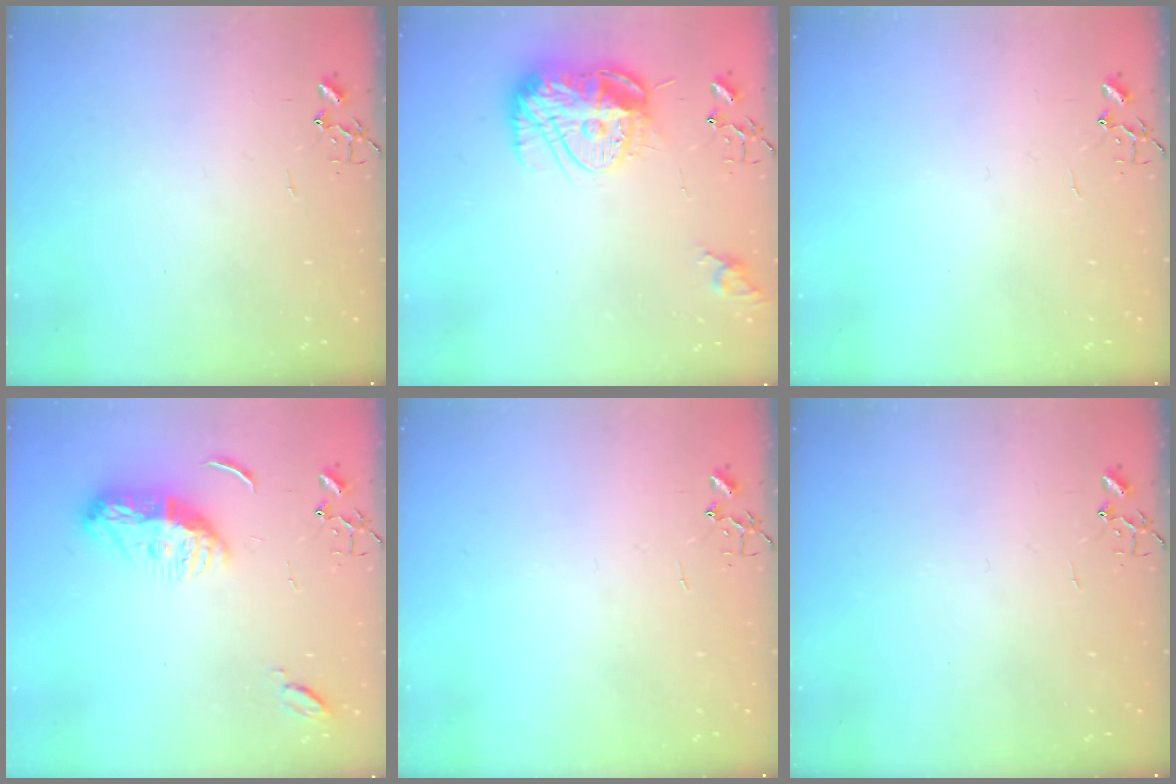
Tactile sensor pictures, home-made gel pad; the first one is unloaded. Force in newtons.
{"total": 15.2, "press": 15.2, "slide": 1.5}
{"total": 0.0}
{"total": 10.8, "press": 10.7, "slide": 1.1}
{"total": 0.0}
{"total": 0.0}